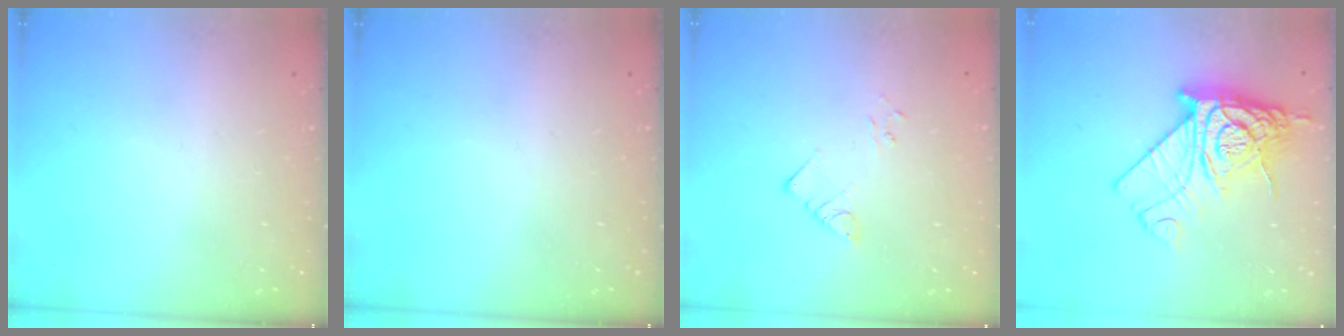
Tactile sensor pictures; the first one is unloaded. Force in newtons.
{"total": 0.0}
{"total": 2.2, "press": 2.2, "slide": 0.2}
{"total": 16.9, "press": 16.8, "slide": 1.7}